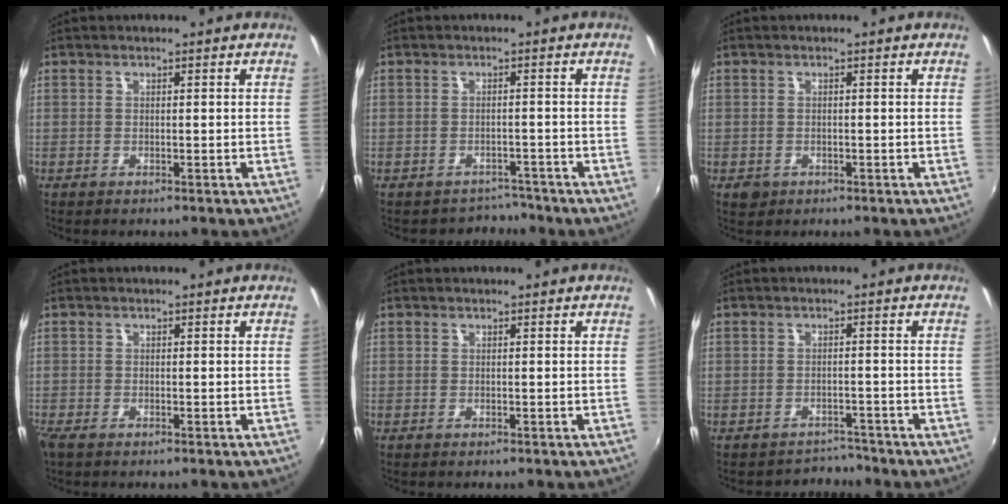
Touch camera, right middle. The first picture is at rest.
{"total": 3.4, "force": [-3.0, 1.3, -0.9], "torque": [0.017, 0.007, -0.045]}
{"total": 2.0, "force": [-0.9, 1.7, 0.7], "torque": [-0.016, -0.004, -0.010]}
{"total": 1.8, "force": [-1.4, 0.7, 0.9], "torque": [-0.021, -0.008, -0.027]}
{"total": 0.0}
{"total": 3.3, "force": [-3.0, 0.8, -1.0], "torque": [0.017, 0.008, -0.048]}